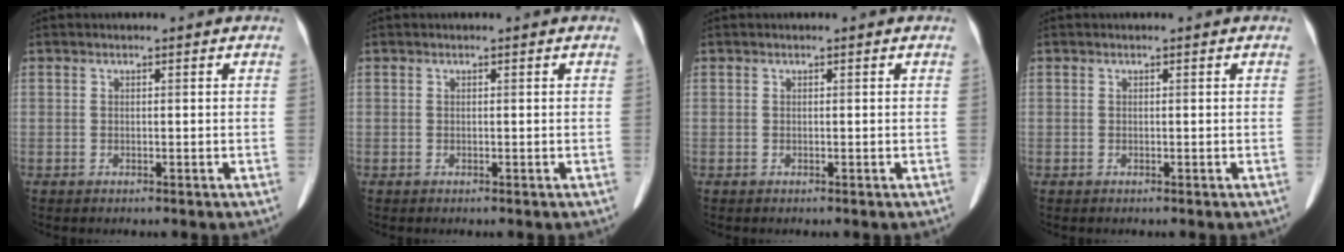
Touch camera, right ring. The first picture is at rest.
{"total": 0.0}
{"total": 0.0}
{"total": 0.0}